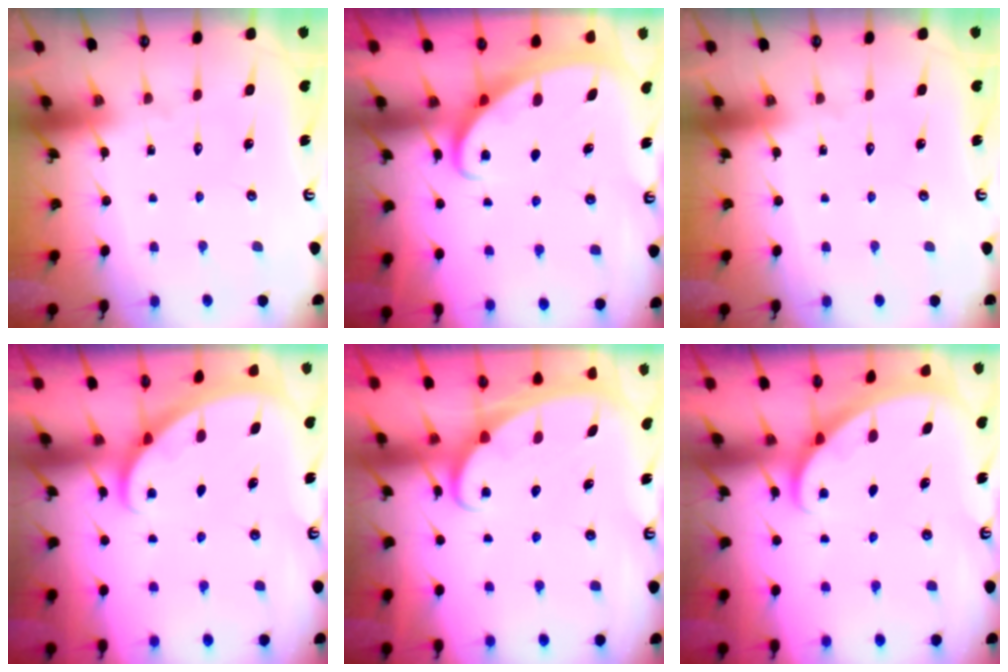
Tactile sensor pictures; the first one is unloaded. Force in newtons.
{"total": 2.4, "press": 2.3, "slide": 0.5}
{"total": 0.0}
{"total": 1.4, "press": 1.4, "slide": 0.0}
{"total": 2.4, "press": 2.4, "slide": 0.4}
{"total": 1.4, "press": 1.4, "slide": 0.0}